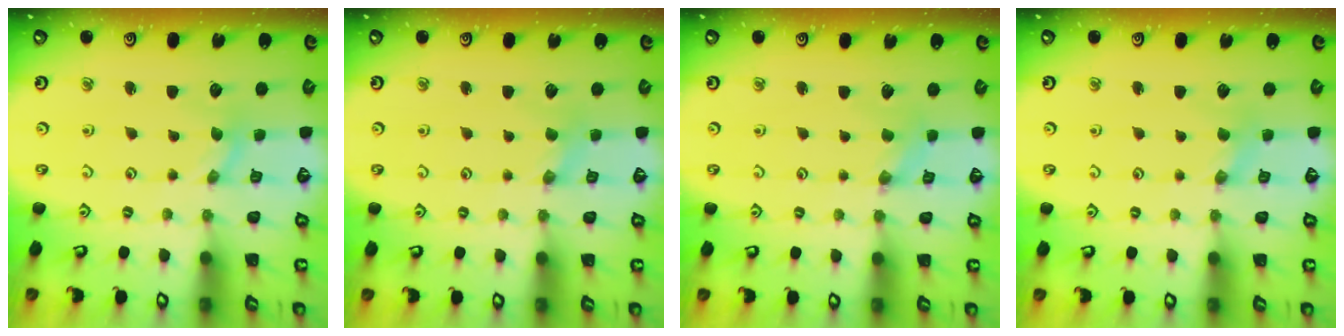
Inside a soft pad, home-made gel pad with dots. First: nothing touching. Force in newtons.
{"total": 1.8, "press": 1.8, "slide": 0.3}
{"total": 0.0}
{"total": 1.8, "press": 1.8, "slide": 0.3}